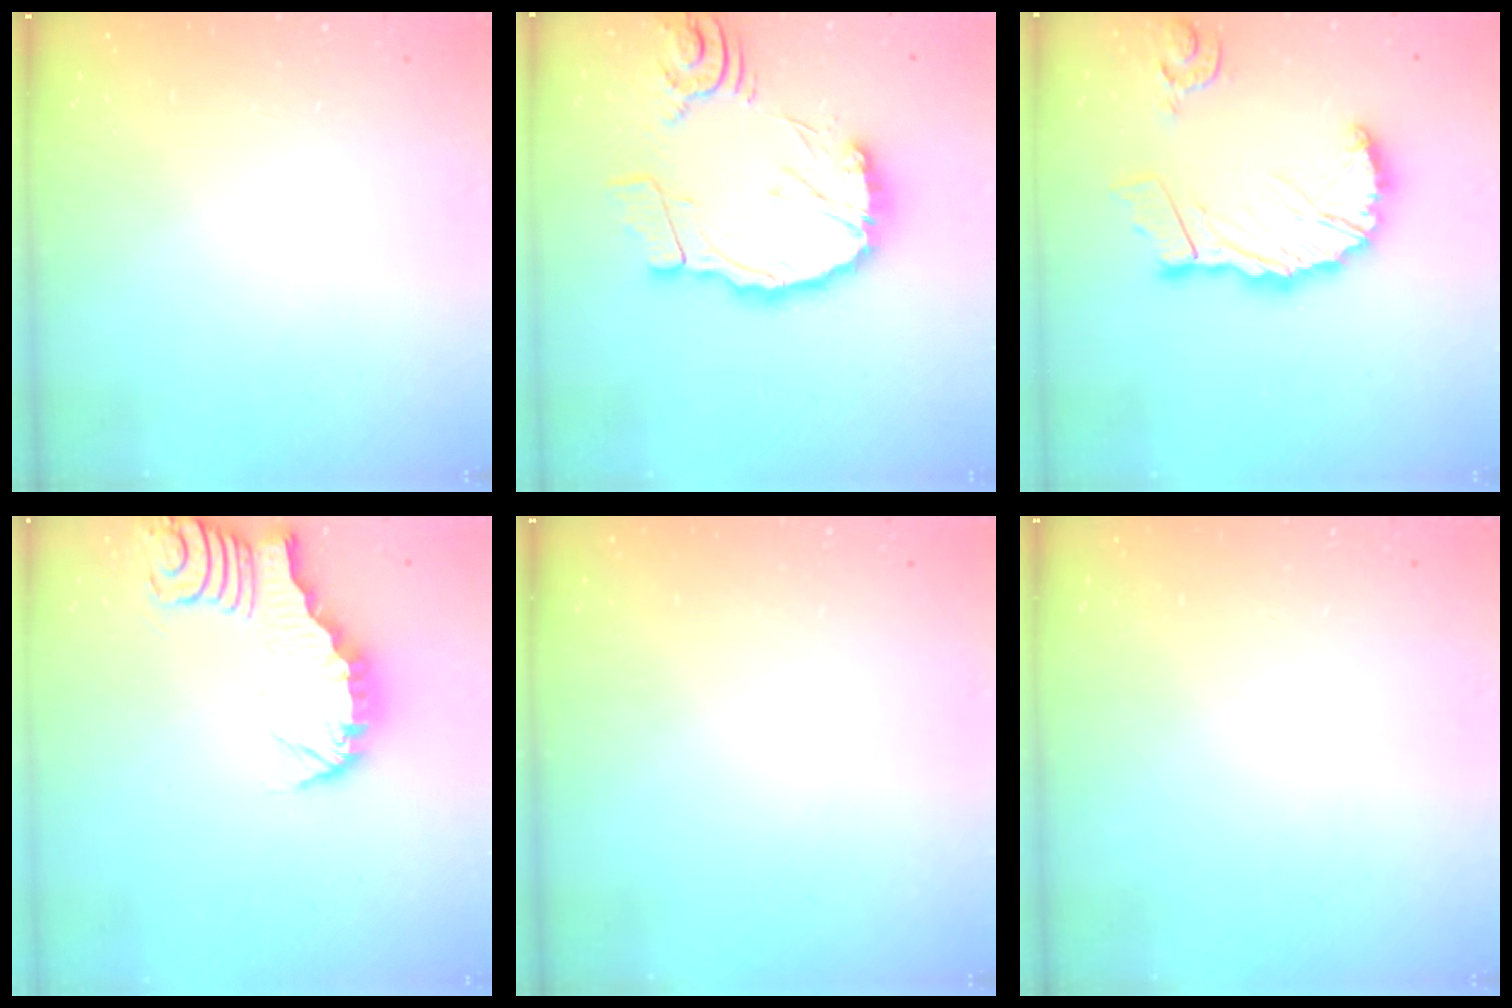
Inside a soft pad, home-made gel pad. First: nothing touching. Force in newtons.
{"total": 19.4, "press": 19.2, "slide": 2.1}
{"total": 19.1, "press": 19.0, "slide": 2.5}
{"total": 3.2, "press": 3.1, "slide": 0.4}
{"total": 0.0}
{"total": 0.0}